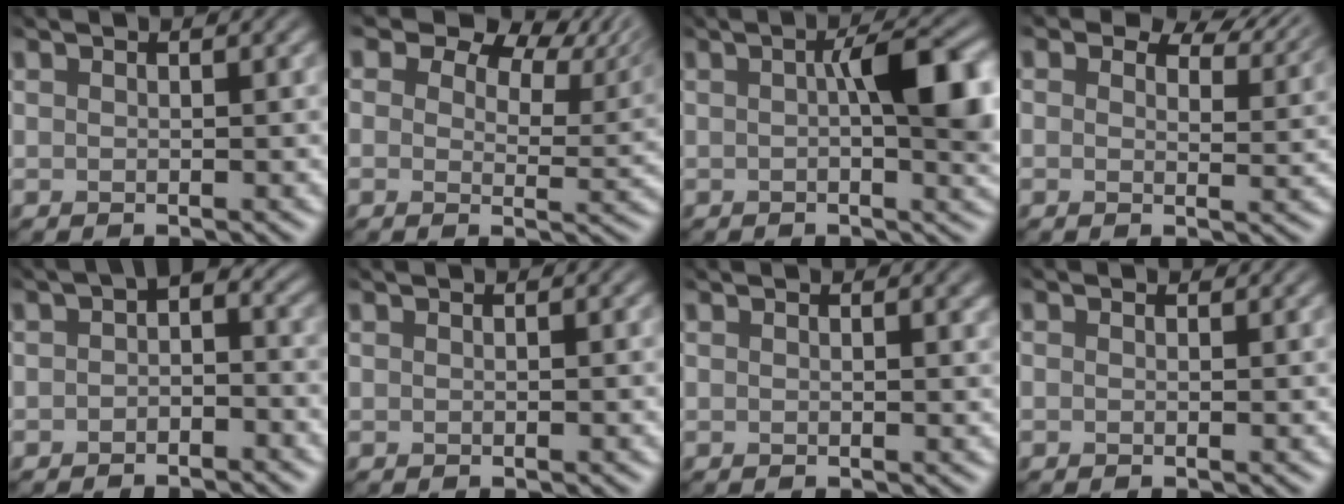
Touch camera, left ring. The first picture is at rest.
{"total": 6.3, "force": [4.4, 3.6, 2.7], "torque": [-0.044, -0.011, 0.064]}
{"total": 7.6, "force": [0.8, 3.5, 6.7], "torque": [-0.110, -0.002, 0.012]}
{"total": 5.0, "force": [4.3, 1.9, 1.7], "torque": [-0.034, -0.005, 0.053]}
{"total": 2.8, "force": [-0.7, 1.8, 2.0], "torque": [-0.029, 0.001, -0.021]}
{"total": 0.0}
{"total": 1.7, "force": [1.0, 0.7, 1.2], "torque": [-0.014, 0.007, 0.009]}
{"total": 0.0}